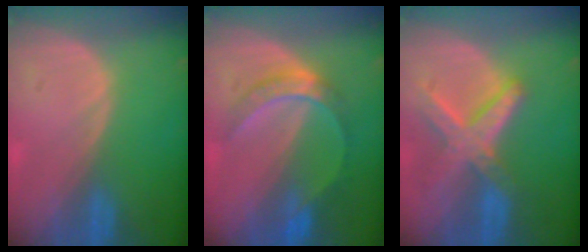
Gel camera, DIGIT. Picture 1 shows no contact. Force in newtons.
{"total": 5.6, "press": 5.5, "slide": 1.0}
{"total": 8.2, "press": 7.1, "slide": 4.3}